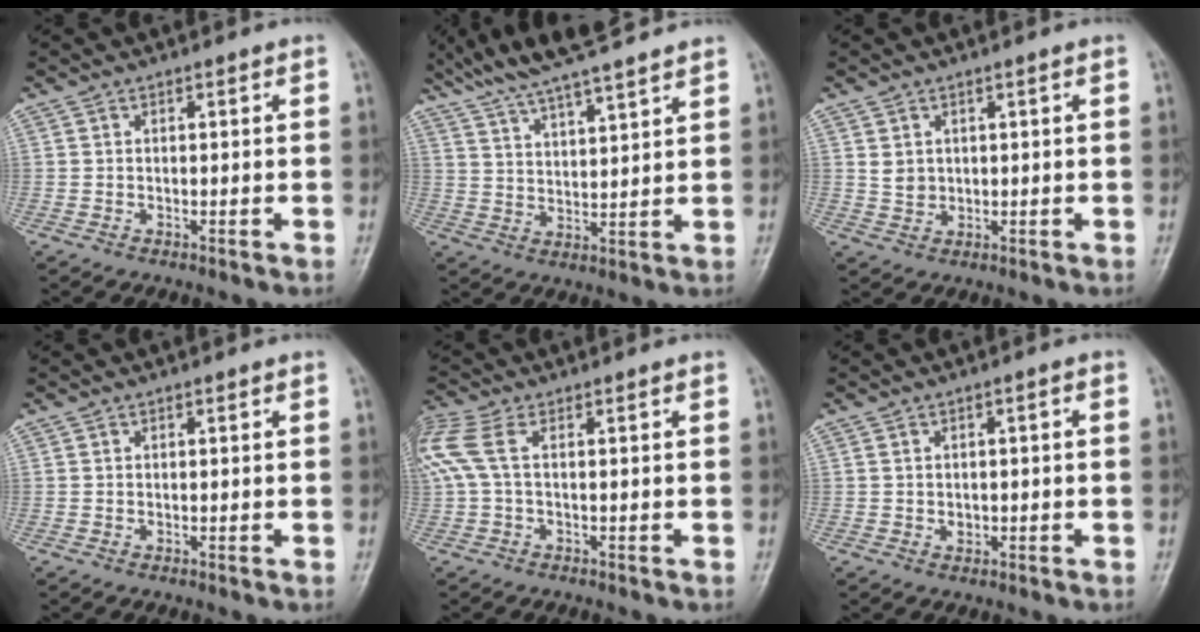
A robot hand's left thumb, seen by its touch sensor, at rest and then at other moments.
{"total": 14.0, "force": [11.7, 1.9, 7.4], "torque": [-0.115, -0.024, 0.205]}
{"total": 2.2, "force": [1.0, 1.7, 1.2], "torque": [-0.015, -0.005, 0.025]}
{"total": 0.0}
{"total": 5.9, "force": [0.8, 2.1, 5.5], "torque": [-0.165, 0.033, 0.016]}
{"total": 2.0, "force": [-0.4, 1.4, 1.3], "torque": [-0.016, 0.014, -0.006]}